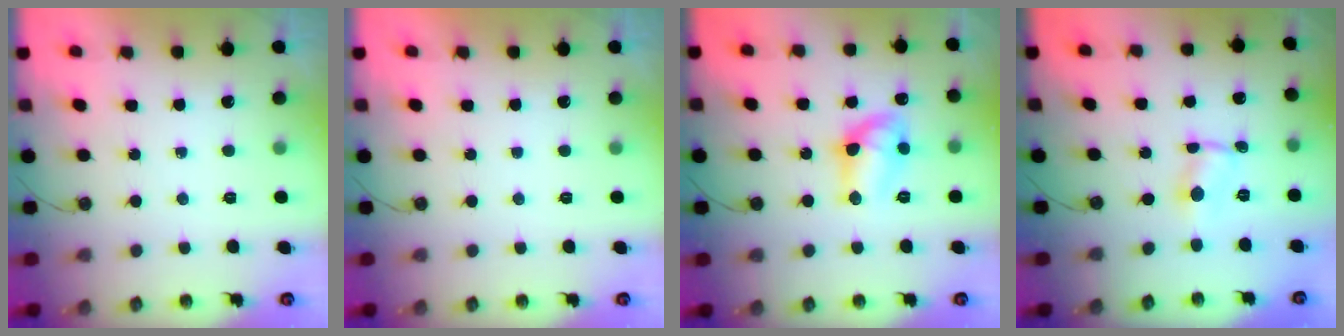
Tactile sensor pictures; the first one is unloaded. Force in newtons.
{"total": 0.0}
{"total": 11.8, "press": 11.7, "slide": 1.0}
{"total": 0.7, "press": 0.7, "slide": 0.1}